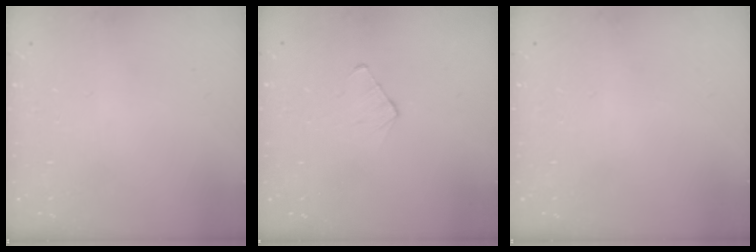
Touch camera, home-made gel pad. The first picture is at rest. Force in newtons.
{"total": 4.0, "press": 4.0, "slide": 0.4}
{"total": 0.0}